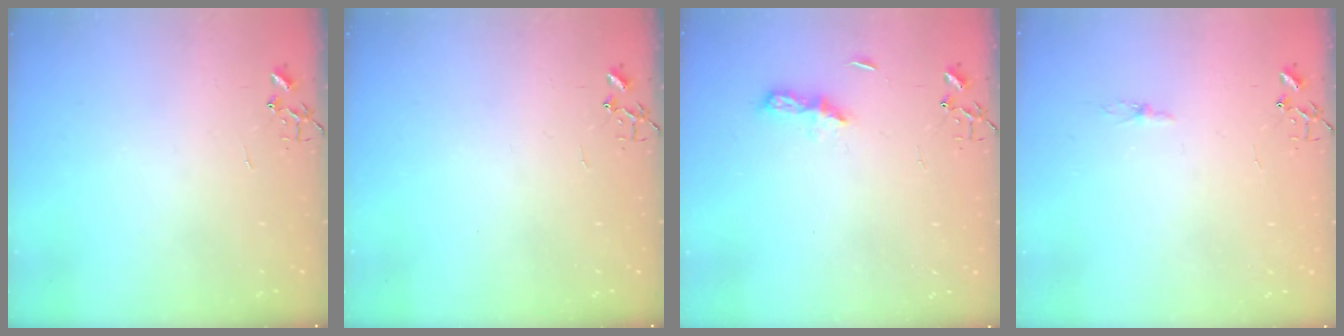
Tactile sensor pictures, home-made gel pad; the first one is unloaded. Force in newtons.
{"total": 0.0}
{"total": 5.6, "press": 5.6, "slide": 0.7}
{"total": 2.2, "press": 2.2, "slide": 0.3}